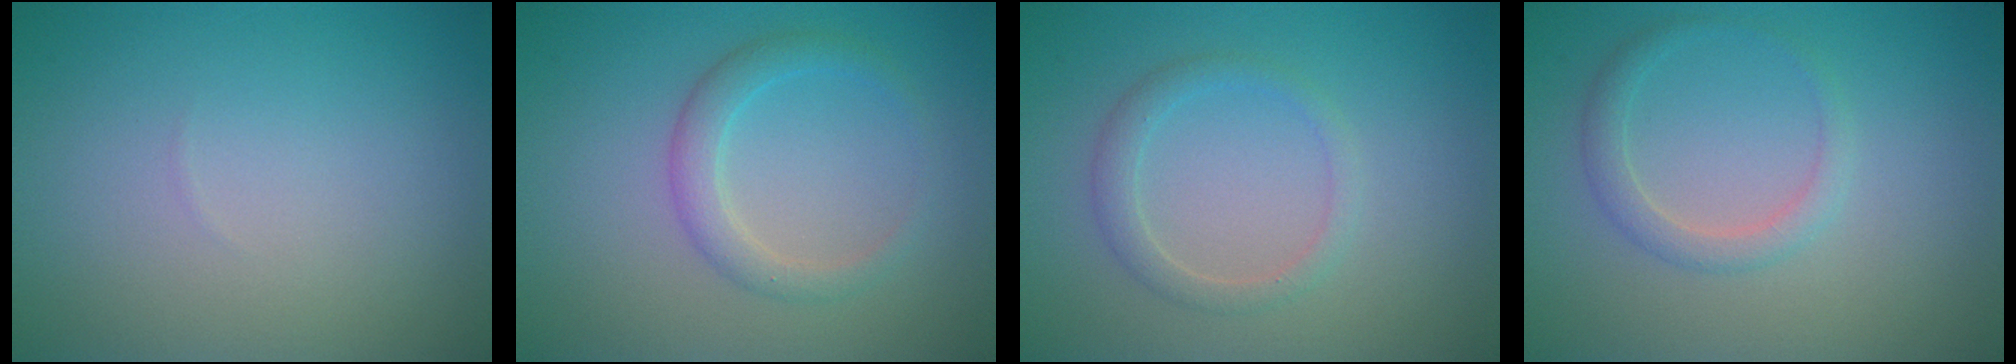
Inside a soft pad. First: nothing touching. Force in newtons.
{"total": 2.4, "press": 2.3, "slide": 0.2}
{"total": 1.8, "press": 1.8, "slide": 0.1}
{"total": 1.7, "press": 1.7, "slide": 0.1}